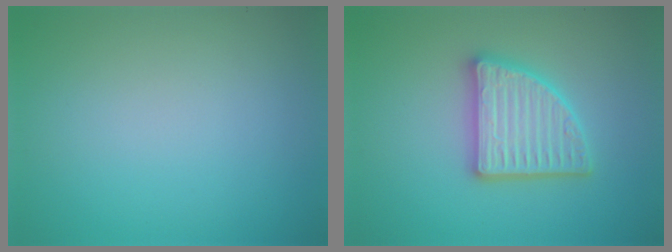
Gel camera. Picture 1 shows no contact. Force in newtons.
{"total": 4.9, "press": 4.9, "slide": 0.7}